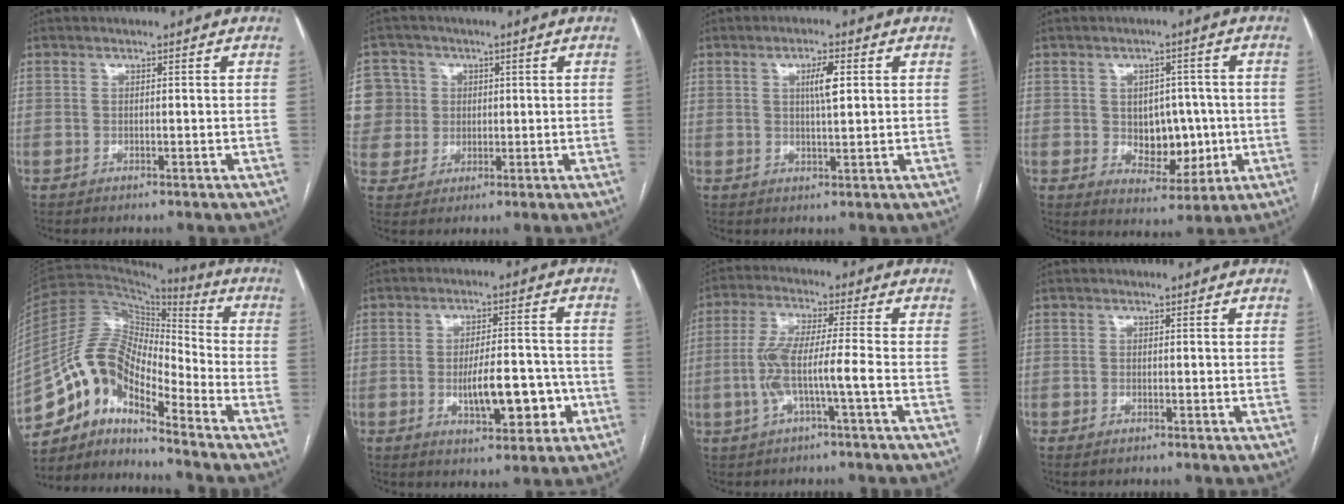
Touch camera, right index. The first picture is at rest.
{"total": 12.1, "force": [2.6, 11.6, 2.4], "torque": [-0.086, 0.043, 0.067]}
{"total": 4.0, "force": [1.2, 0.7, 3.8], "torque": [-0.066, 0.004, 0.020]}
{"total": 7.9, "force": [-0.3, 5.3, 5.8], "torque": [-0.075, 0.009, 0.009]}
{"total": 12.5, "force": [-9.5, 3.8, 7.2], "torque": [-0.140, 0.045, -0.175]}
{"total": 9.2, "force": [-2.4, 3.2, 8.2], "torque": [-0.127, 0.012, -0.030]}
{"total": 7.7, "force": [-2.0, 0.2, 7.5], "torque": [-0.157, 0.014, -0.040]}
{"total": 0.7, "force": [-0.4, 0.4, 0.4], "torque": [-0.008, 0.000, -0.002]}